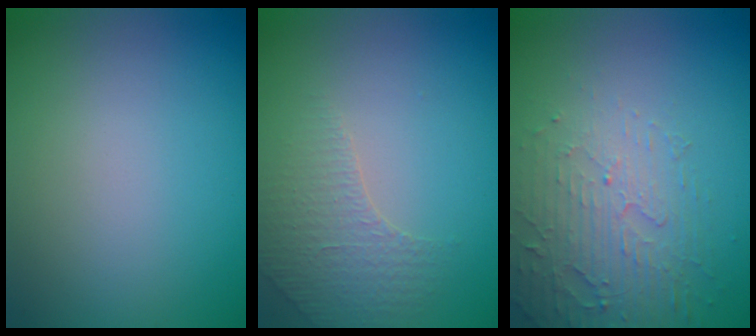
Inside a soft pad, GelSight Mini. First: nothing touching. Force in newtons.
{"total": 1.5, "press": 1.2, "slide": 0.8}
{"total": 5.0, "press": 3.3, "slide": 3.8}